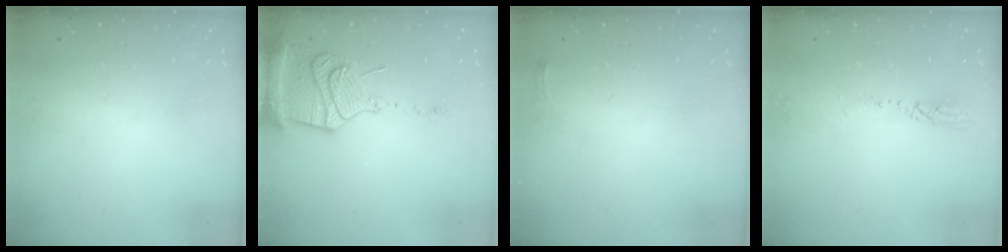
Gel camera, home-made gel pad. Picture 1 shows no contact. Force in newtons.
{"total": 16.9, "press": 16.8, "slide": 1.8}
{"total": 2.8, "press": 2.8, "slide": 0.4}
{"total": 3.6, "press": 3.5, "slide": 0.7}